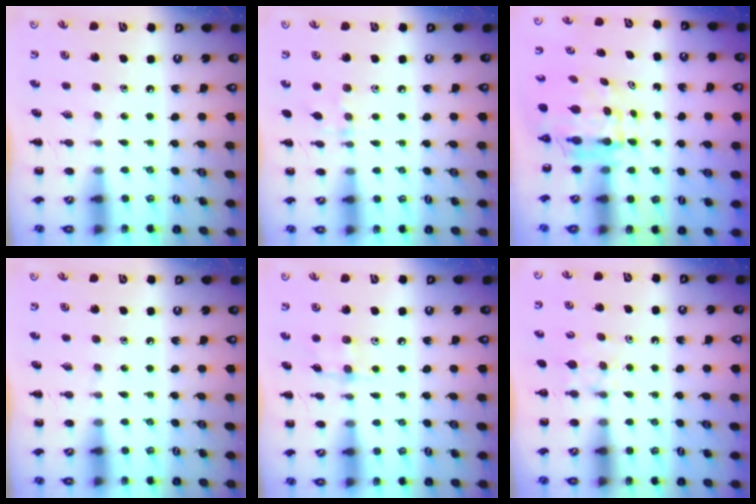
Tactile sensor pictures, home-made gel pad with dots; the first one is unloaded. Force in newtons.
{"total": 5.2, "press": 5.0, "slide": 1.3}
{"total": 6.1, "press": 6.0, "slide": 0.9}
{"total": 0.0}
{"total": 5.3, "press": 5.1, "slide": 1.2}
{"total": 4.1, "press": 3.8, "slide": 1.4}